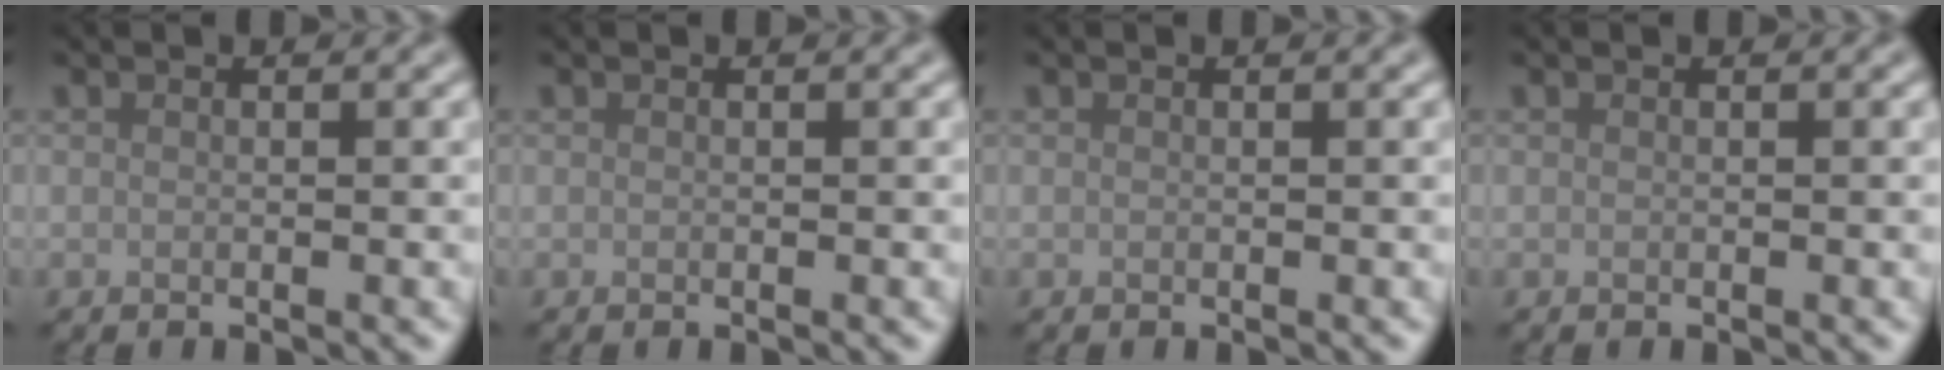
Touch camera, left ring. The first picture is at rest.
{"total": 0.0}
{"total": 0.0}
{"total": 0.0}